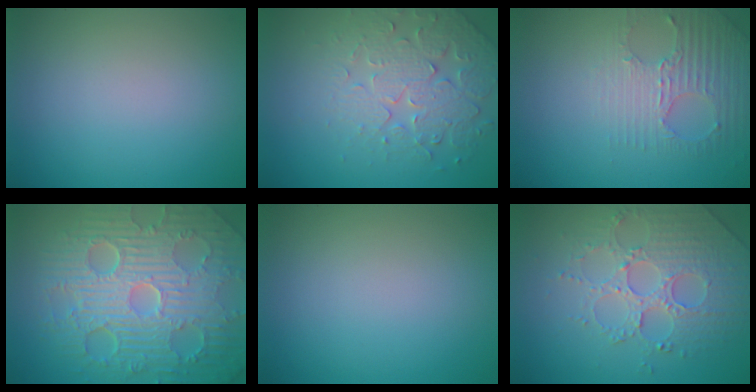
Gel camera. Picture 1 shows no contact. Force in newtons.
{"total": 4.1, "press": 3.9, "slide": 1.3}
{"total": 2.9, "press": 2.7, "slide": 1.1}
{"total": 11.6, "press": 7.5, "slide": 8.9}
{"total": 0.0}
{"total": 4.2, "press": 4.0, "slide": 1.3}